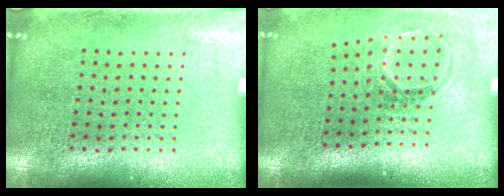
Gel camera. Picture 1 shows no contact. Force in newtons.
{"total": 1.9, "press": 1.2, "slide": 1.4}